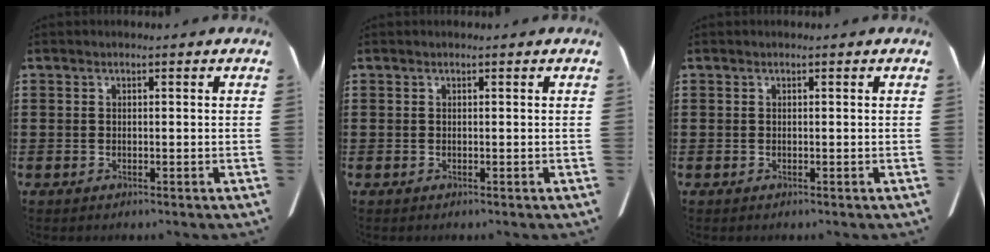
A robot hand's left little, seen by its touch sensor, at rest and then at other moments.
{"total": 0.0}
{"total": 0.0}